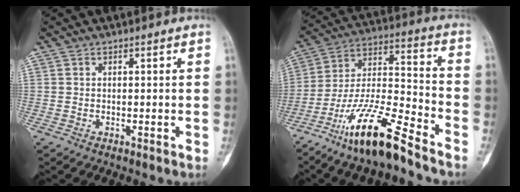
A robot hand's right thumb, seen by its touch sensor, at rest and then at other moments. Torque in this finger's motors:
{"motor_torque": [2.95, 0.50, 1.39, -1.29, 0.62]}